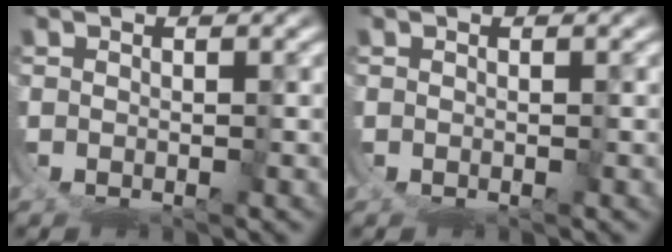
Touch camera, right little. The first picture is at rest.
{"total": 0.0}